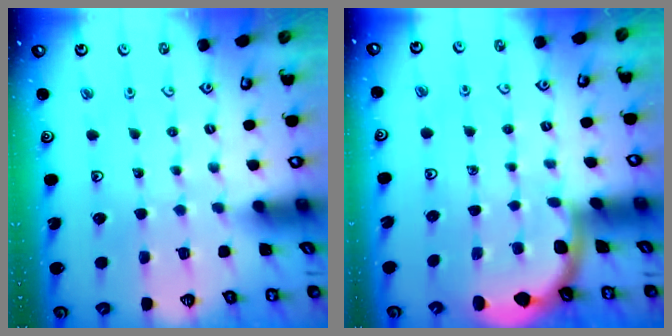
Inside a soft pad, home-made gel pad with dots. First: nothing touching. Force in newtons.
{"total": 1.8, "press": 1.8, "slide": 0.0}